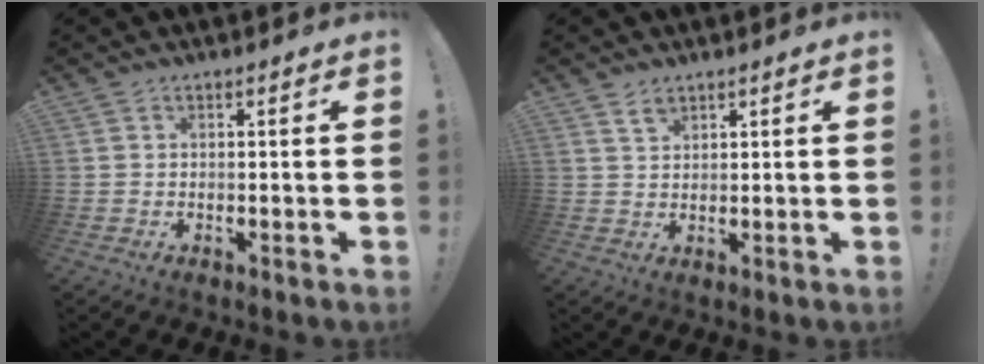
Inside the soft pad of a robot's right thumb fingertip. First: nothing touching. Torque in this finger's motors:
{"motor_torque": [-0.18, 0.16, 0.19, 0.01, -0.16]}